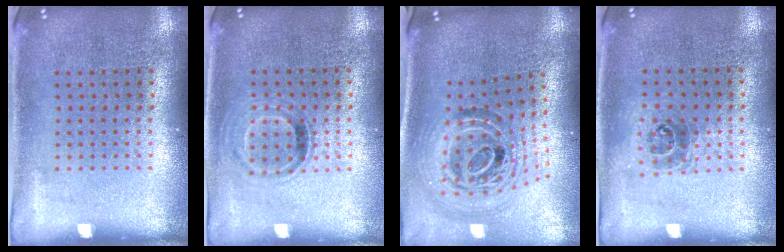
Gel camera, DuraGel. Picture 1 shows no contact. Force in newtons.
{"total": 0.8, "press": 0.7, "slide": 0.4}
{"total": 2.1, "press": 1.6, "slide": 1.3}
{"total": 1.1, "press": 0.9, "slide": 0.6}